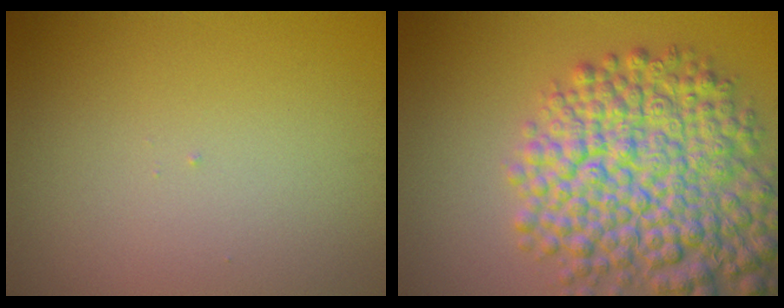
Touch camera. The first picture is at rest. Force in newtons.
{"total": 10.7, "press": 10.7, "slide": 0.4}